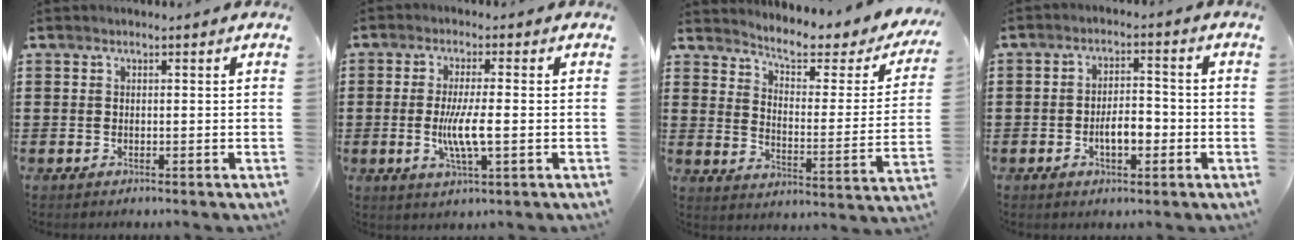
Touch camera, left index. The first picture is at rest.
{"total": 6.0, "force": [-0.6, 1.0, 5.8], "torque": [-0.122, -0.008, -0.019]}
{"total": 5.4, "force": [4.5, 0.7, 3.0], "torque": [-0.065, -0.036, 0.066]}
{"total": 4.9, "force": [-1.5, 2.3, 4.1], "torque": [-0.065, 0.005, -0.030]}